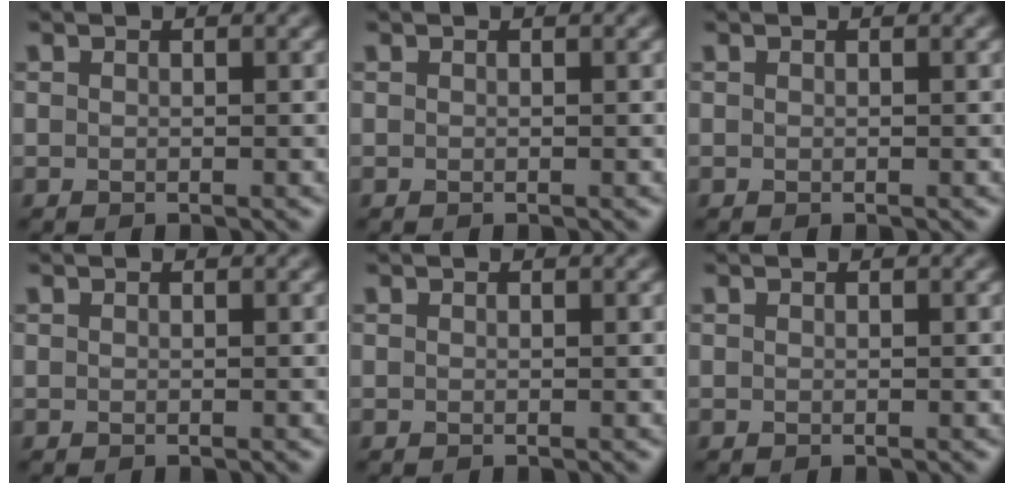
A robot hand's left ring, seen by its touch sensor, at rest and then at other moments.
{"total": 0.0}
{"total": 0.0}
{"total": 0.0}
{"total": 0.0}
{"total": 0.0}